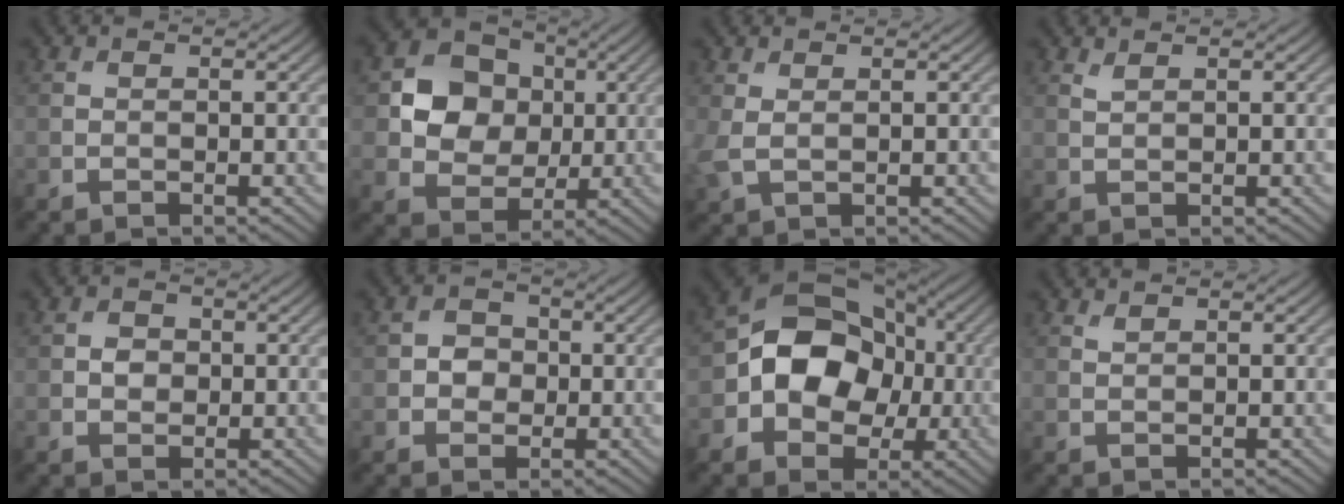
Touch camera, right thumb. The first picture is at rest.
{"total": 9.0, "force": [1.5, 7.7, 4.5], "torque": [-0.098, 0.008, 0.019]}
{"total": 2.4, "force": [0.9, 1.2, 1.8], "torque": [-0.057, -0.002, 0.019]}
{"total": 1.0, "force": [0.8, 0.1, 0.5], "torque": [-0.015, 0.001, 0.018]}
{"total": 1.9, "force": [0.0, 1.7, 0.8], "torque": [-0.016, -0.002, -0.004]}
{"total": 2.7, "force": [-0.2, 2.4, 1.2], "torque": [-0.023, 0.001, -0.011]}
{"total": 11.2, "force": [-0.8, 8.8, 7.0], "torque": [-0.113, 0.008, -0.038]}
{"total": 0.8, "force": [0.7, 0.1, 0.3], "torque": [-0.008, 0.000, 0.017]}